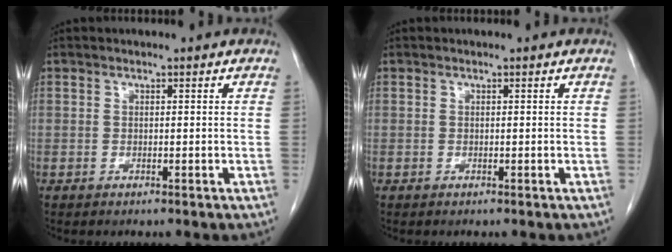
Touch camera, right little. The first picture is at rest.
{"total": 0.0}